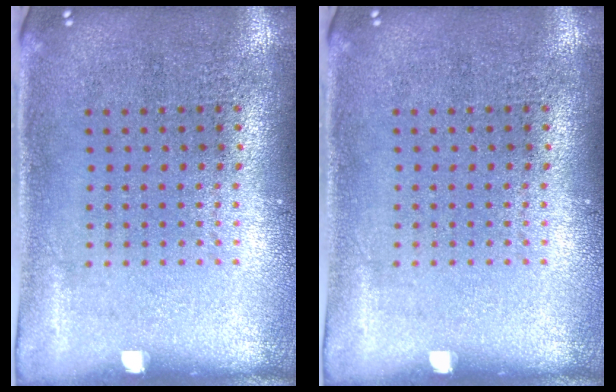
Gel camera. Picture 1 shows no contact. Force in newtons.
{"total": 0.0}